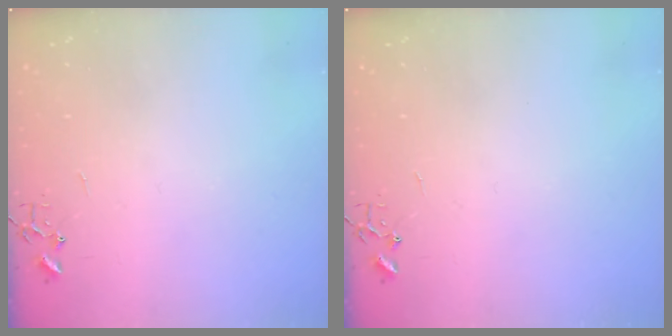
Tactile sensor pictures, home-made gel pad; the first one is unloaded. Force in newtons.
{"total": 0.0}